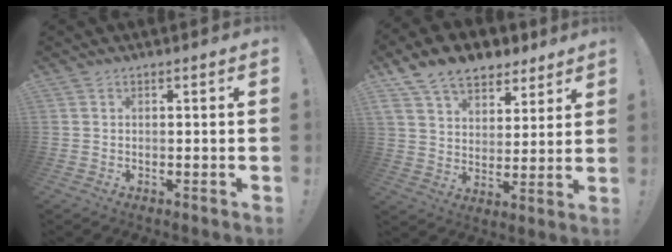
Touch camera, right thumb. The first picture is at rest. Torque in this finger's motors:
{"motor_torque": [0.11, 0.72, 0.44, 0.43, 0.12]}